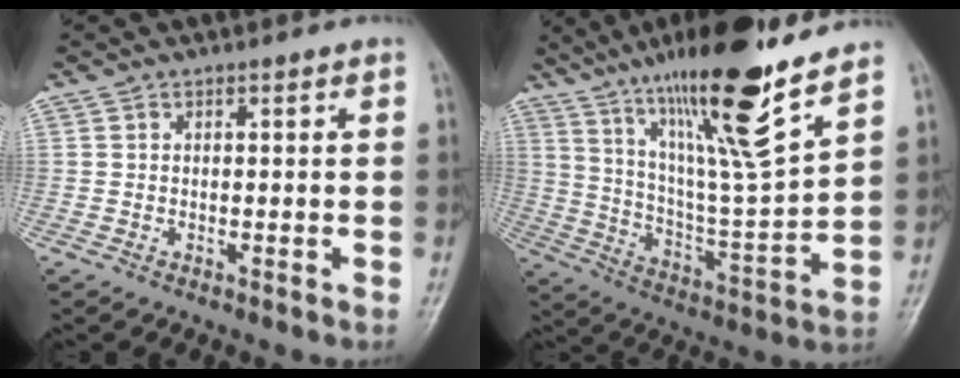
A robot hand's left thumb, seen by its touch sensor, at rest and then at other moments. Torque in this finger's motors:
{"motor_torque": [1.98, 0.42, 1.63, -1.14, 0.62]}